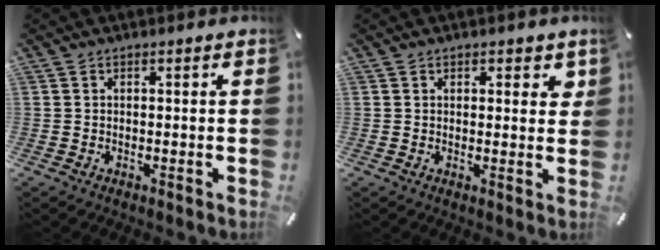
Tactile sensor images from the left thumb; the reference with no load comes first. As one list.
[{"total": 2.4, "force": [1.2, 1.6, 1.4], "torque": [-0.007, -0.004, 0.015]}]